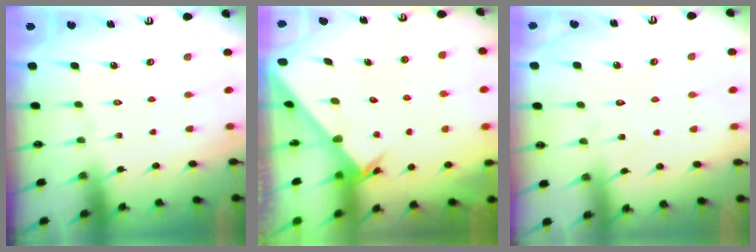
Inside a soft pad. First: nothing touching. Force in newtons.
{"total": 2.4, "press": 2.4, "slide": 0.2}
{"total": 4.4, "press": 4.4, "slide": 0.5}